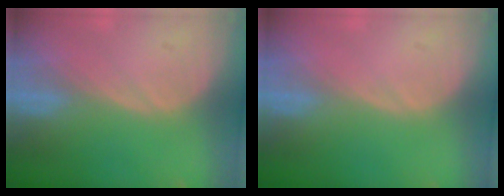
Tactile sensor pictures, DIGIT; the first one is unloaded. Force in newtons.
{"total": 0.0}